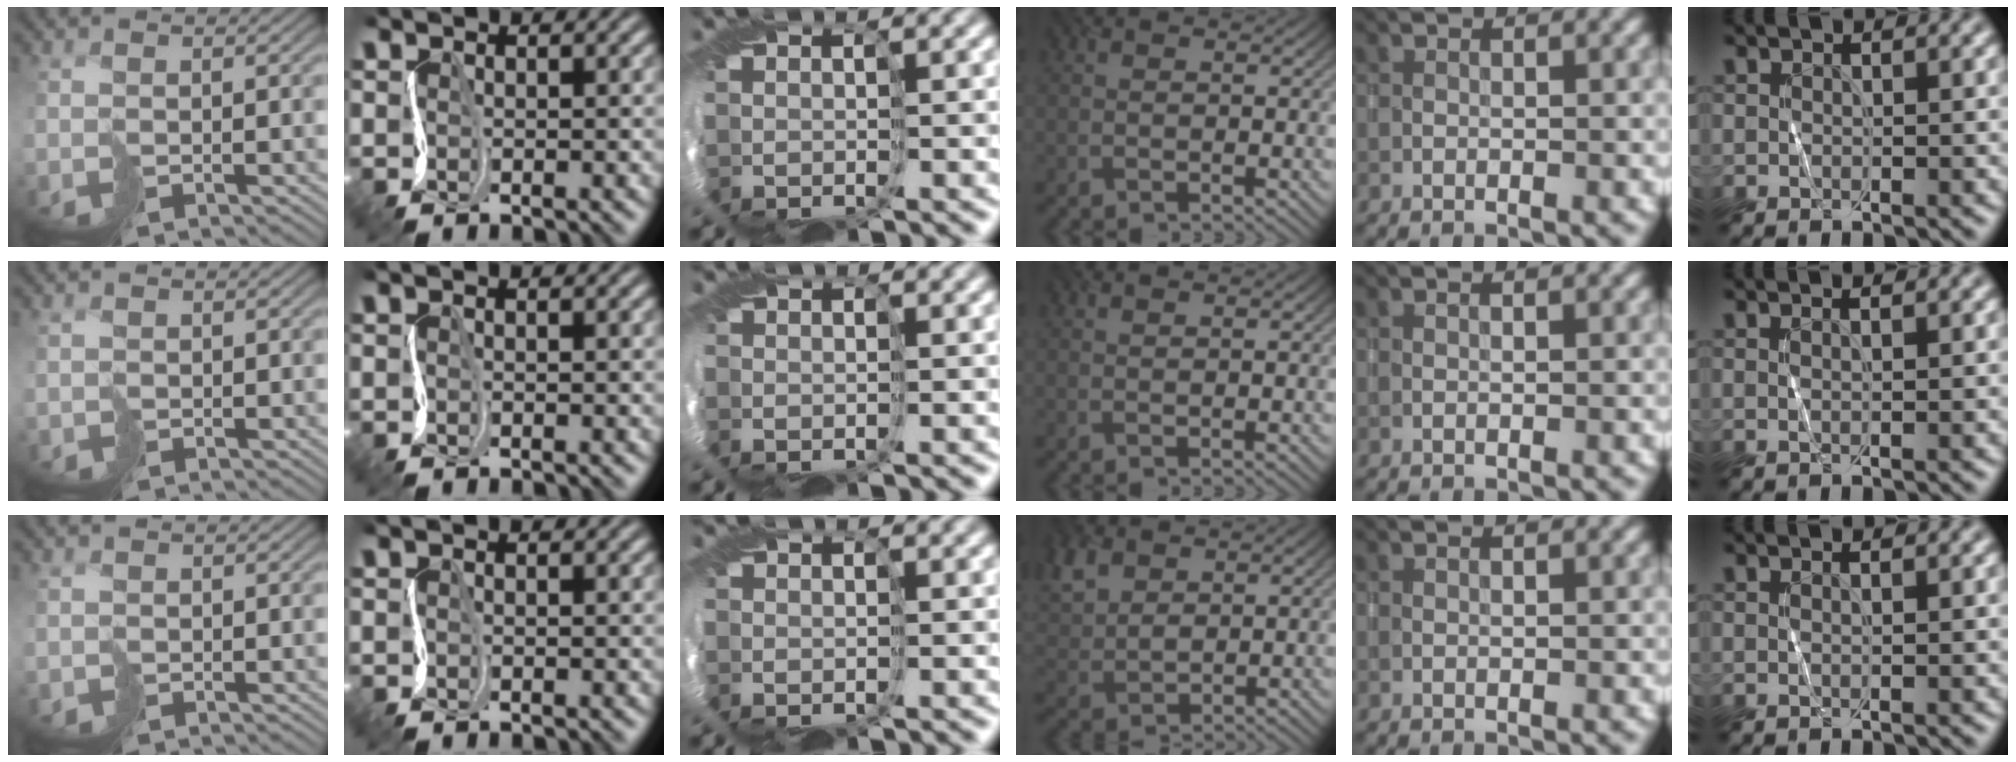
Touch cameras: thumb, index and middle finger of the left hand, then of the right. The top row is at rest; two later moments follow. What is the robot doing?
{"motion": "cut", "object": "wrapping paper"}